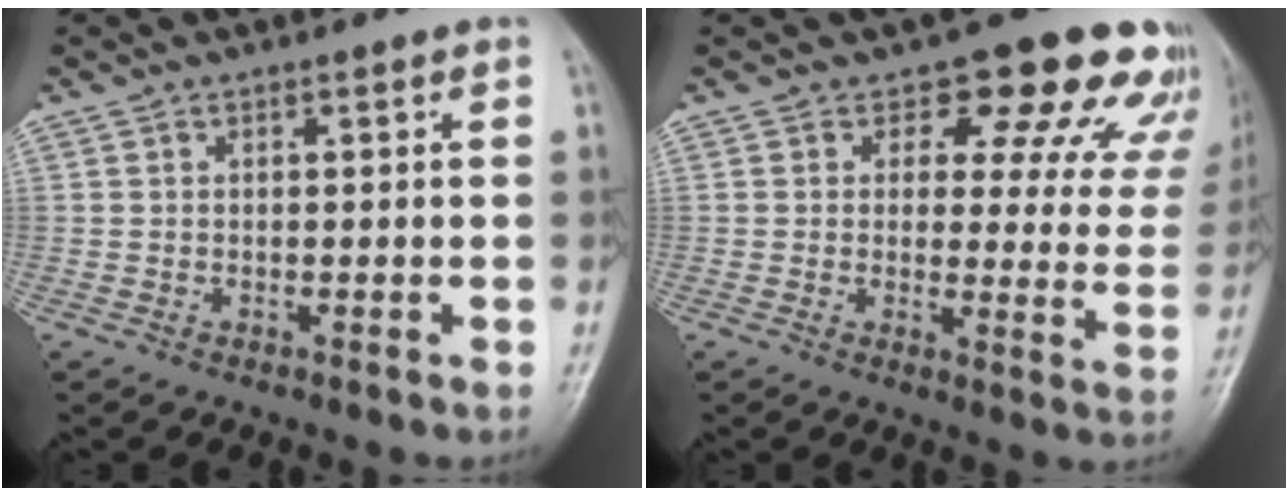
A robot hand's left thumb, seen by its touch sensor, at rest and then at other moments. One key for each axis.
{"total": 15.2, "fx": 11.5, "fy": 7.4, "fz": 6.5, "tx": -0.011, "ty": -0.062, "tz": 0.109}